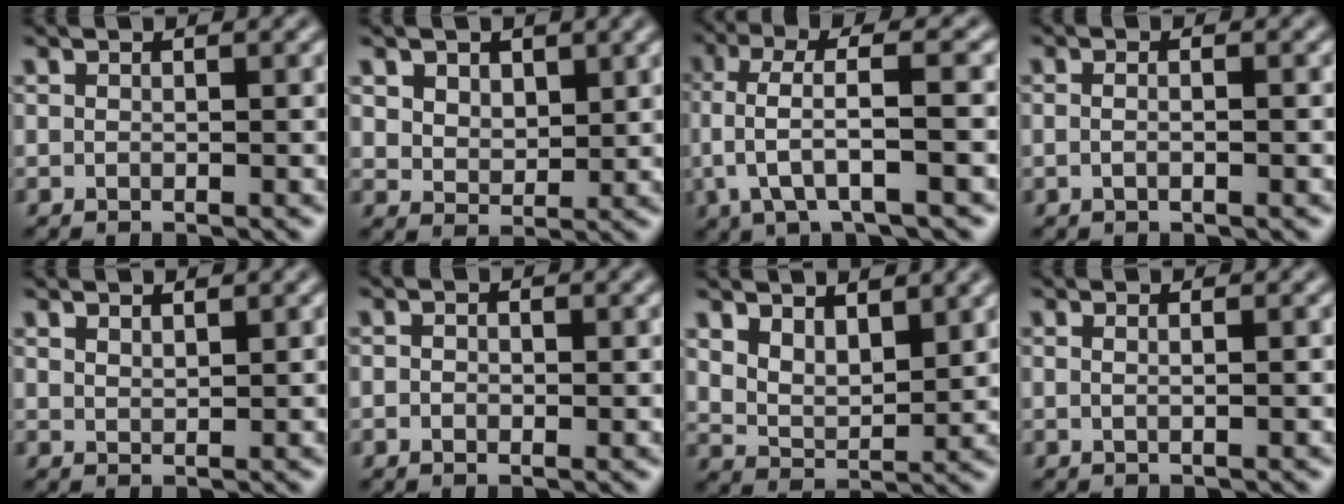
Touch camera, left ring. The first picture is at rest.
{"total": 3.2, "force": [1.7, 2.2, 1.5], "torque": [-0.038, -0.005, 0.030]}
{"total": 5.2, "force": [0.0, 1.1, 5.1], "torque": [-0.105, 0.008, 0.002]}
{"total": 2.7, "force": [0.5, 1.5, 2.2], "torque": [-0.009, 0.010, -0.021]}
{"total": 1.0, "force": [0.9, 0.2, 0.4], "torque": [-0.010, -0.002, 0.018]}
{"total": 1.1, "force": [-0.1, 0.7, 0.9], "torque": [-0.015, -0.002, -0.002]}
{"total": 3.8, "force": [2.2, 2.1, 2.3], "torque": [-0.051, -0.011, 0.045]}
{"total": 1.2, "force": [0.4, 0.5, 1.1], "torque": [-0.007, -0.009, -0.004]}